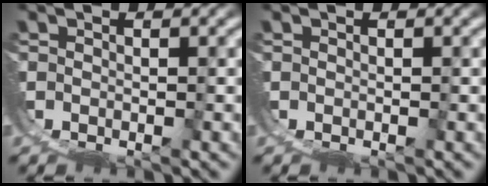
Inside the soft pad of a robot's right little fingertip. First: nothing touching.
{"total": 0.0}